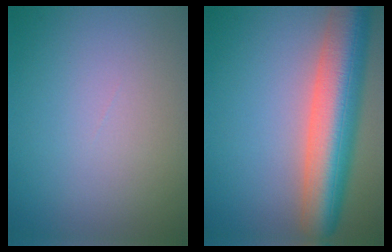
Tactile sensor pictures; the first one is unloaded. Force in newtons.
{"total": 9.8, "press": 9.8, "slide": 0.6}